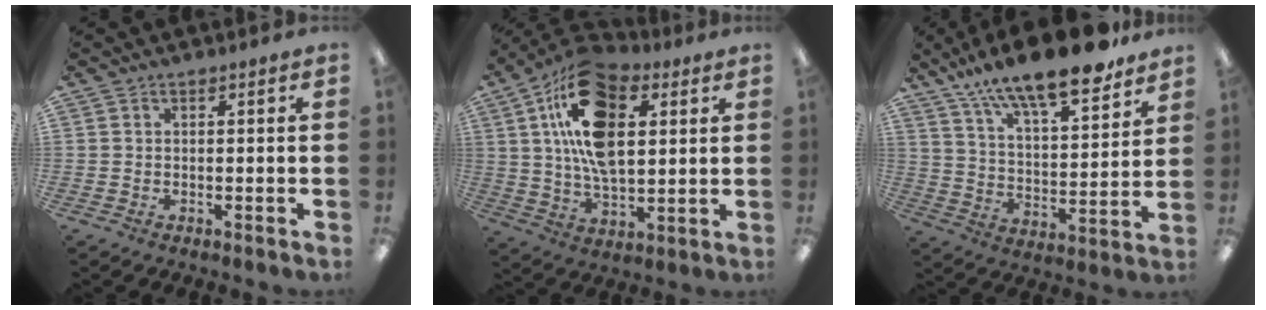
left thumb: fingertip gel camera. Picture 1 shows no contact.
{"total": 20.1, "force": [7.5, 11.6, 14.7], "torque": [-0.271, -0.014, 0.125]}
{"total": 18.9, "force": [15.1, 5.1, 10.1], "torque": [-0.175, -0.097, 0.259]}